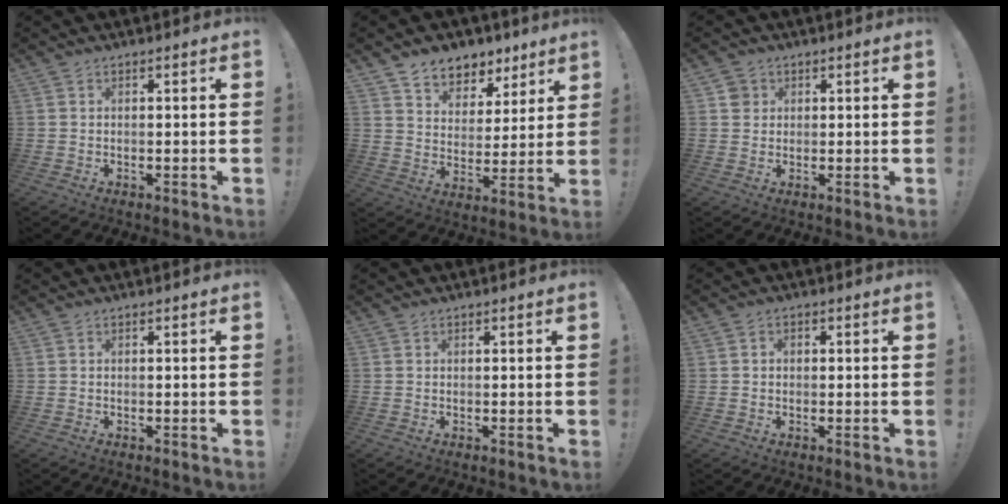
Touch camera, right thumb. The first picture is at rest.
{"total": 8.1, "force": [5.9, 5.3, 1.4], "torque": [-0.015, -0.050, 0.115]}
{"total": 3.2, "force": [1.2, 2.8, 0.7], "torque": [-0.005, 0.002, 0.022]}
{"total": 0.0}
{"total": 0.0}
{"total": 1.4, "force": [-0.5, 1.2, 0.6], "torque": [-0.014, 0.007, -0.009]}